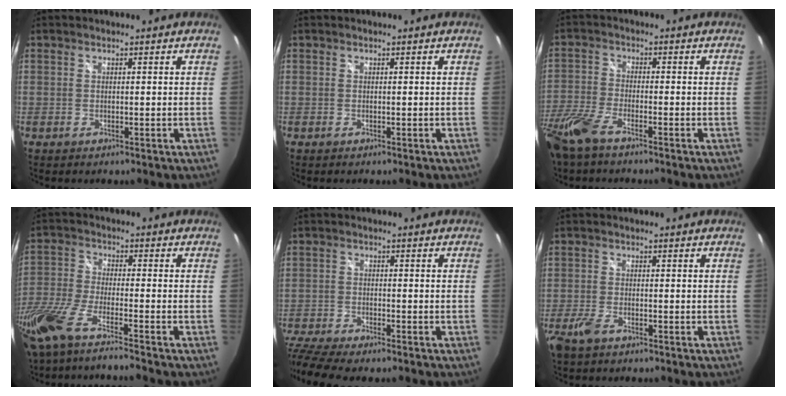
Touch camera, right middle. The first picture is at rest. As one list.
[{"total": 0.0}, {"total": 9.6, "force": [-7.0, 2.7, 6.0], "torque": [-0.153, -0.025, -0.146]}, {"total": 12.7, "force": [-9.9, 1.0, 7.8], "torque": [-0.177, -0.041, -0.188]}, {"total": 9.9, "force": [-8.6, 1.5, 4.8], "torque": [-0.137, -0.033, -0.156]}, {"total": 3.8, "force": [-2.5, 1.5, 2.4], "torque": [-0.066, -0.007, -0.049]}]